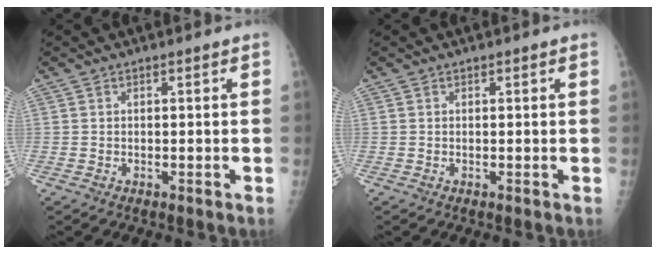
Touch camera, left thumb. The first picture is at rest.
{"total": 0.0}